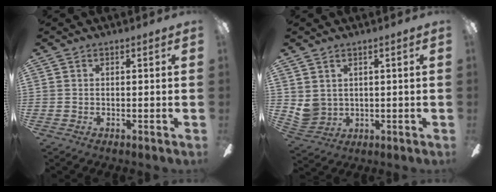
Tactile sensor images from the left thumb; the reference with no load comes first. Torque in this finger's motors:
{"motor_torque": [0.57, 0.71, 0.47, -0.60, 0.00]}